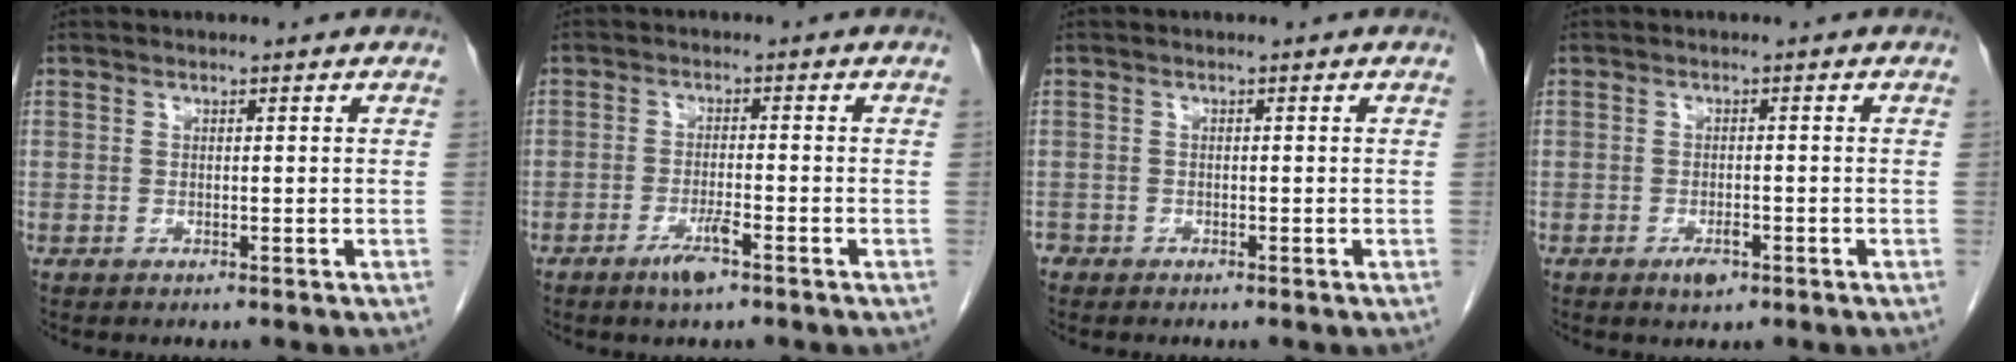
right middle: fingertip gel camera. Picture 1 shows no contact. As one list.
[{"total": 3.6, "force": [-2.3, 0.3, 2.8], "torque": [-0.056, -0.005, -0.042]}, {"total": 1.3, "force": [-0.9, 0.9, 0.3], "torque": [-0.011, 0.000, -0.017]}, {"total": 2.2, "force": [-1.3, 0.8, 1.6], "torque": [-0.026, 0.001, -0.018]}]